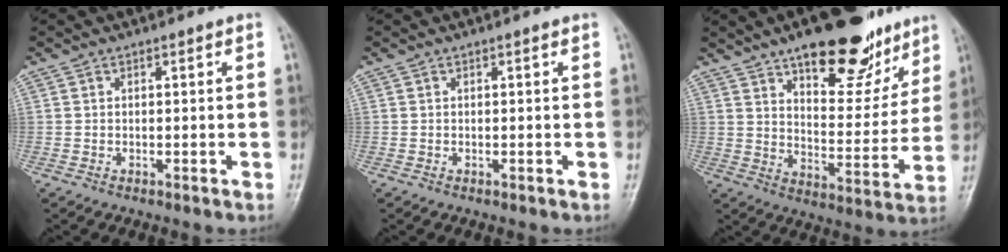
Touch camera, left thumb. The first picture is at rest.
{"total": 0.0}
{"total": 21.0, "force": [13.6, 8.8, 13.4], "torque": [-0.133, -0.062, 0.205]}